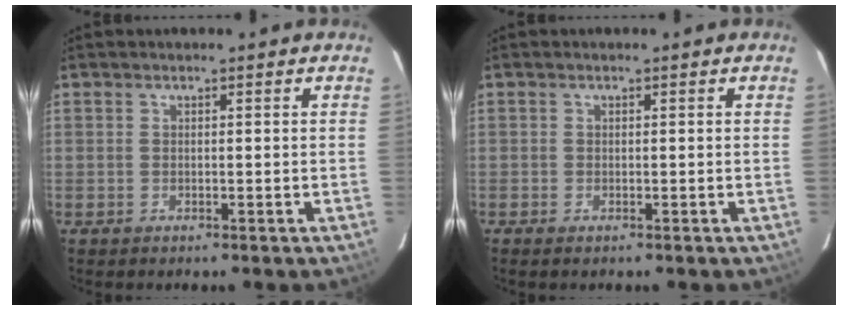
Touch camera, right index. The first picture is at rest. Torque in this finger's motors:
{"motor_torque": [0.68, -0.80, 0.04, 0.01]}